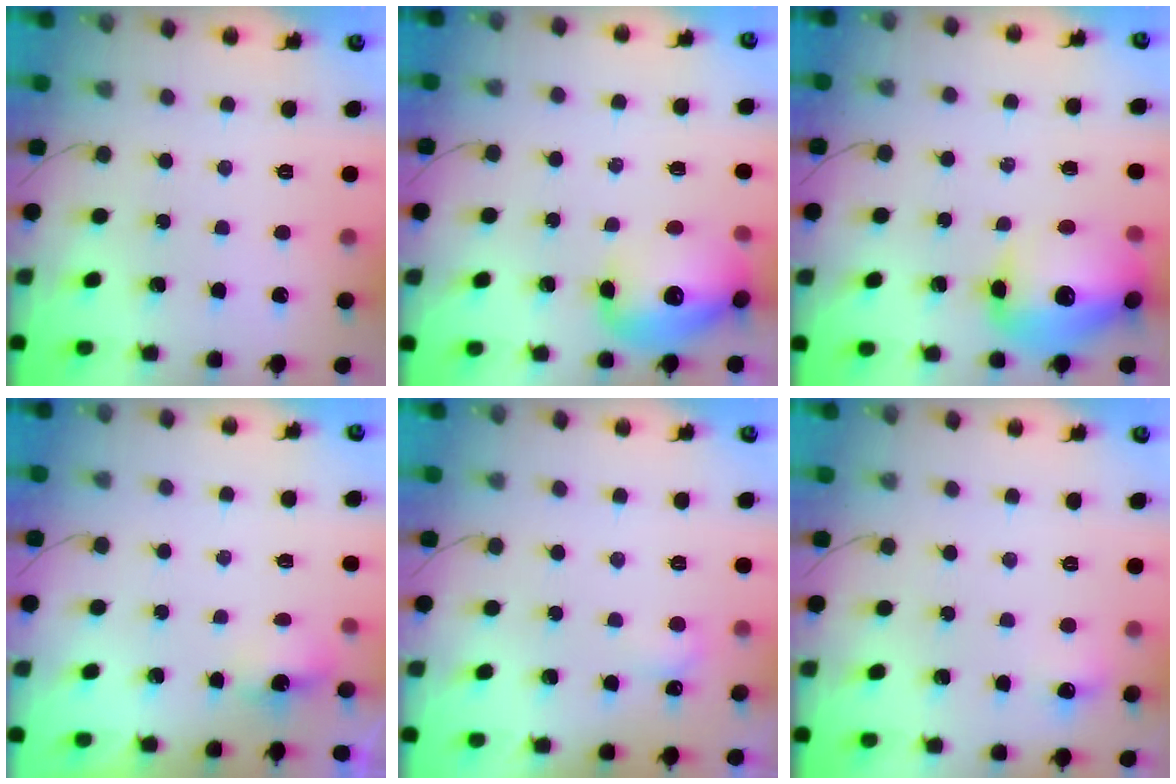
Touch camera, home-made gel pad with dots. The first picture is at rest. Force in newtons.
{"total": 12.7, "press": 12.3, "slide": 3.1}
{"total": 15.6, "press": 15.0, "slide": 4.2}
{"total": 2.0, "press": 1.8, "slide": 0.8}
{"total": 2.5, "press": 2.4, "slide": 0.5}
{"total": 4.8, "press": 4.6, "slide": 1.6}